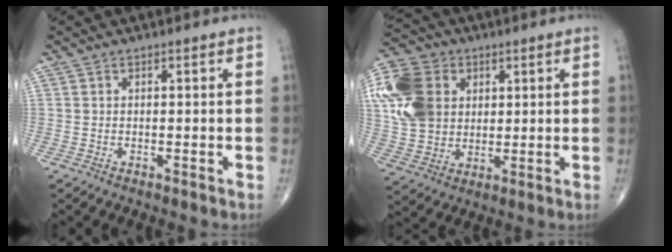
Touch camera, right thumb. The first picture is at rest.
{"total": 17.2, "force": [4.0, 13.4, 10.1], "torque": [-0.203, 0.006, 0.073]}